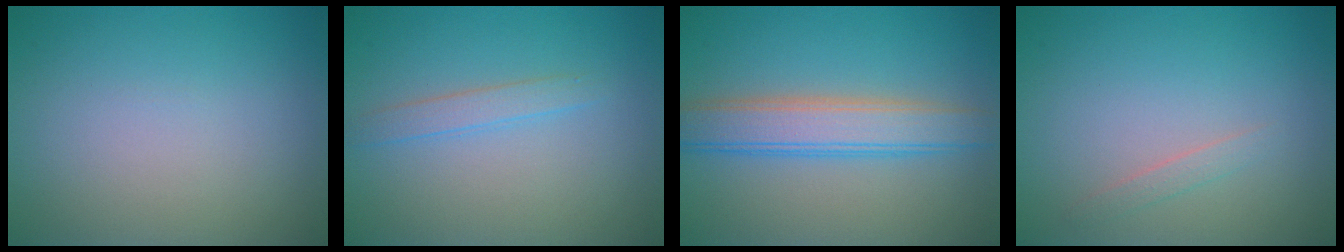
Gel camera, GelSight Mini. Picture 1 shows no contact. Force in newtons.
{"total": 1.5, "press": 1.5, "slide": 0.0}
{"total": 4.9, "press": 4.9, "slide": 0.3}
{"total": 0.9, "press": 0.9, "slide": 0.0}